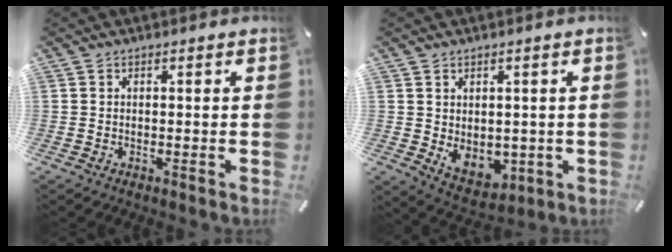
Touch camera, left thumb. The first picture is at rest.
{"total": 5.9, "force": [0.7, 5.2, 2.7], "torque": [-0.027, -0.008, 0.017]}